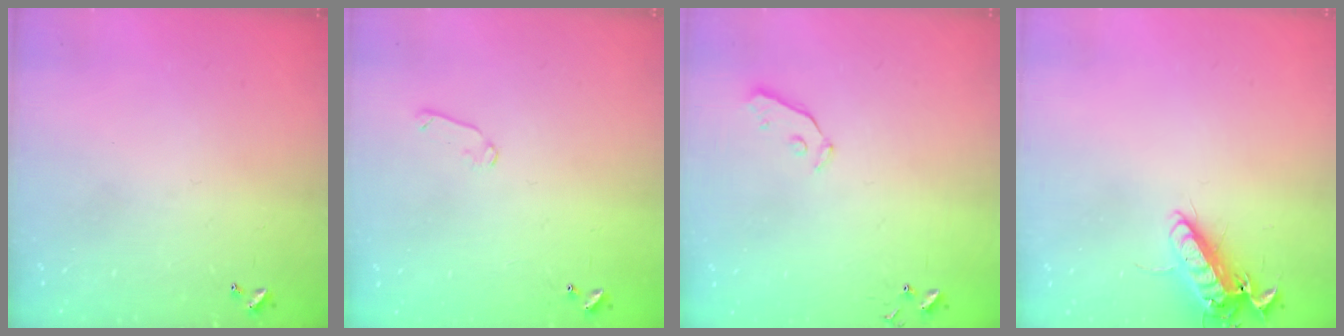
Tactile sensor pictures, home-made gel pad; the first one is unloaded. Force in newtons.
{"total": 5.2, "press": 5.1, "slide": 1.0}
{"total": 3.8, "press": 3.8, "slide": 0.4}
{"total": 12.8, "press": 12.7, "slide": 1.8}